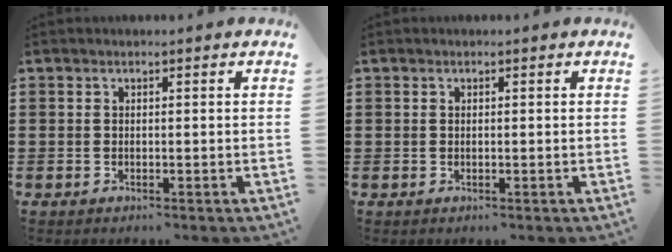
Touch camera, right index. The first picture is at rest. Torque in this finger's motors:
{"motor_torque": [-0.87, 1.22, -1.05, -0.21]}